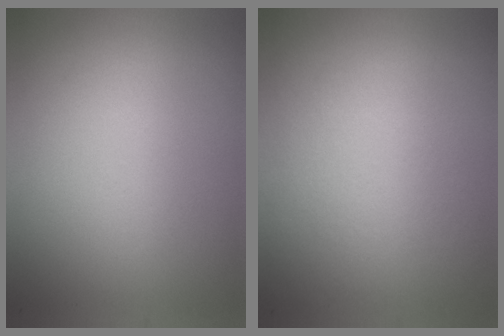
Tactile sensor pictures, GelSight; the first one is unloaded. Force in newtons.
{"total": 4.1}